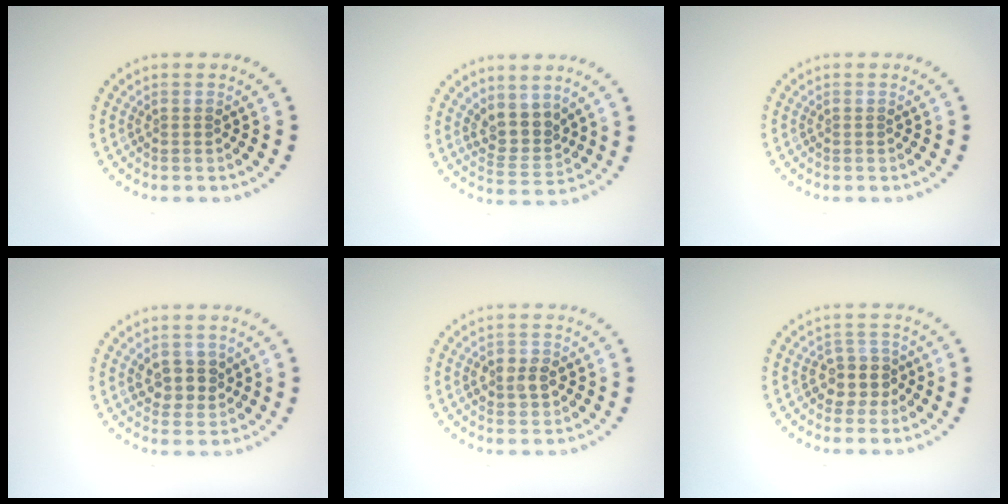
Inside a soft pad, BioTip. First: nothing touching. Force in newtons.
{"total": 2.9, "press": 2.4, "slide": 1.7}
{"total": 0.0}
{"total": 2.8, "press": 2.7, "slide": 0.9}
{"total": 2.4, "press": 2.4, "slide": 0.2}
{"total": 2.6, "press": 2.3, "slide": 1.3}